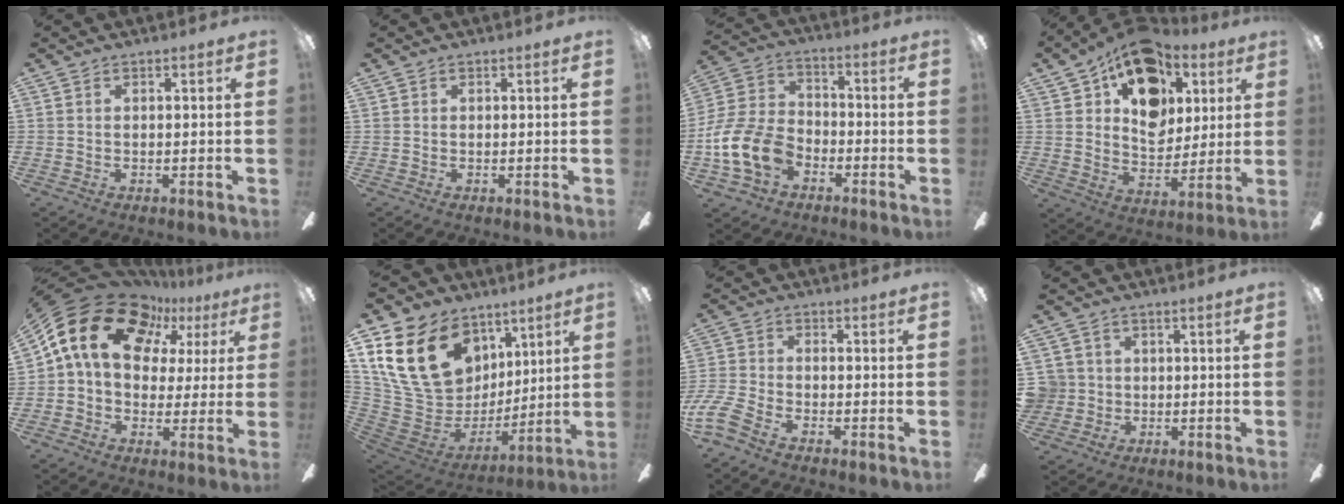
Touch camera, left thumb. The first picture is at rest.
{"total": 0.0}
{"total": 13.9, "force": [-6.3, 9.4, 8.0], "torque": [-0.187, 0.037, -0.119]}
{"total": 17.4, "force": [9.8, 11.5, 8.5], "torque": [-0.141, -0.042, 0.180]}
{"total": 18.5, "force": [8.5, 12.2, 11.0], "torque": [-0.218, -0.029, 0.154]}
{"total": 24.4, "force": [10.3, 17.6, 13.3], "torque": [-0.270, -0.045, 0.211]}
{"total": 6.8, "force": [-4.5, 2.8, 4.3], "torque": [-0.108, 0.005, -0.087]}
{"total": 5.1, "force": [0.6, 5.0, 0.7], "torque": [-0.030, 0.006, 0.015]}